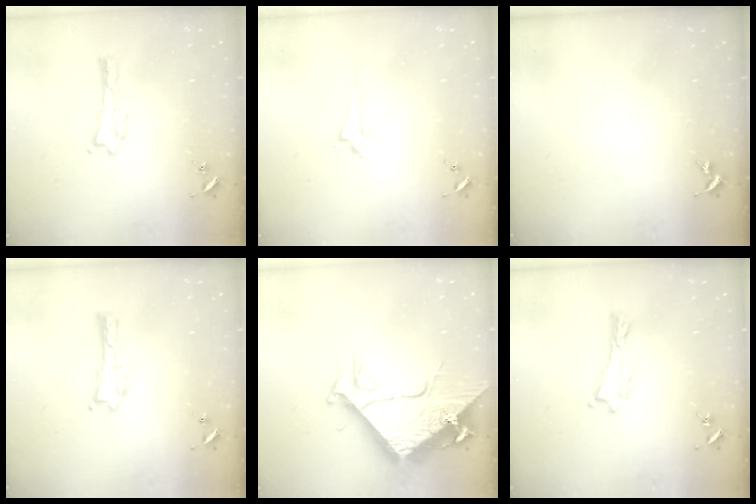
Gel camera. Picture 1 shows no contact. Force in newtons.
{"total": 0.7, "press": 0.6, "slide": 0.2}
{"total": 0.0}
{"total": 0.0}
{"total": 9.8, "press": 9.8, "slide": 1.1}
{"total": 0.0}